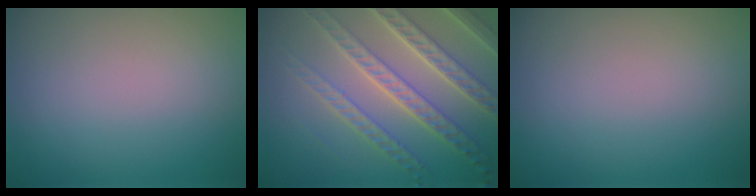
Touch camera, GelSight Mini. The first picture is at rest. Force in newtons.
{"total": 6.7, "press": 5.4, "slide": 4.0}
{"total": 0.0}